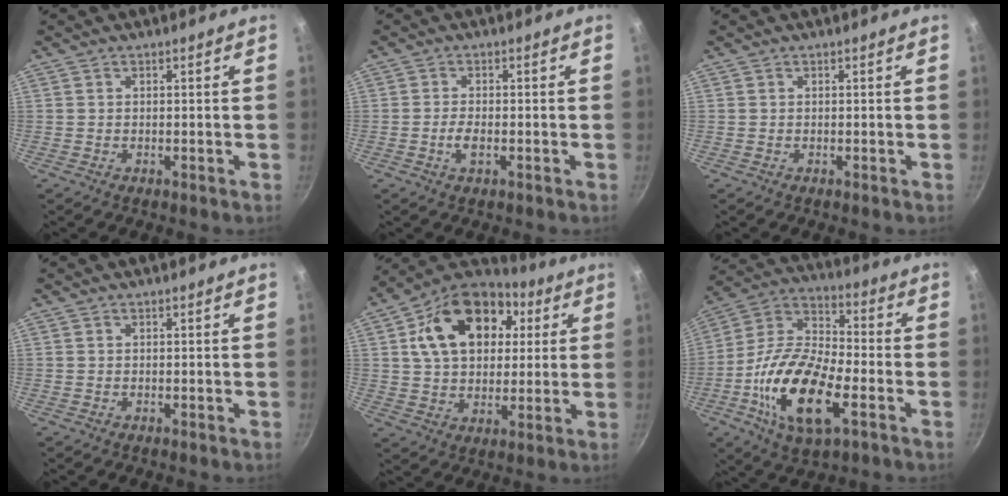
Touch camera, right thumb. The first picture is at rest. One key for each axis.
{"total": 2.8, "fx": -0.8, "fy": 1.3, "fz": 2.4, "tx": -0.051, "ty": 0.004, "tz": -0.018}
{"total": 0.0}
{"total": 0.0}
{"total": 21.4, "fx": 6.1, "fy": 14.9, "fz": 14.1, "tx": -0.220, "ty": 0.014, "tz": 0.091}
{"total": 20.7, "fx": -6.6, "fy": 9.4, "fz": 17.3, "tx": -0.328, "ty": 0.028, "tz": -0.137}